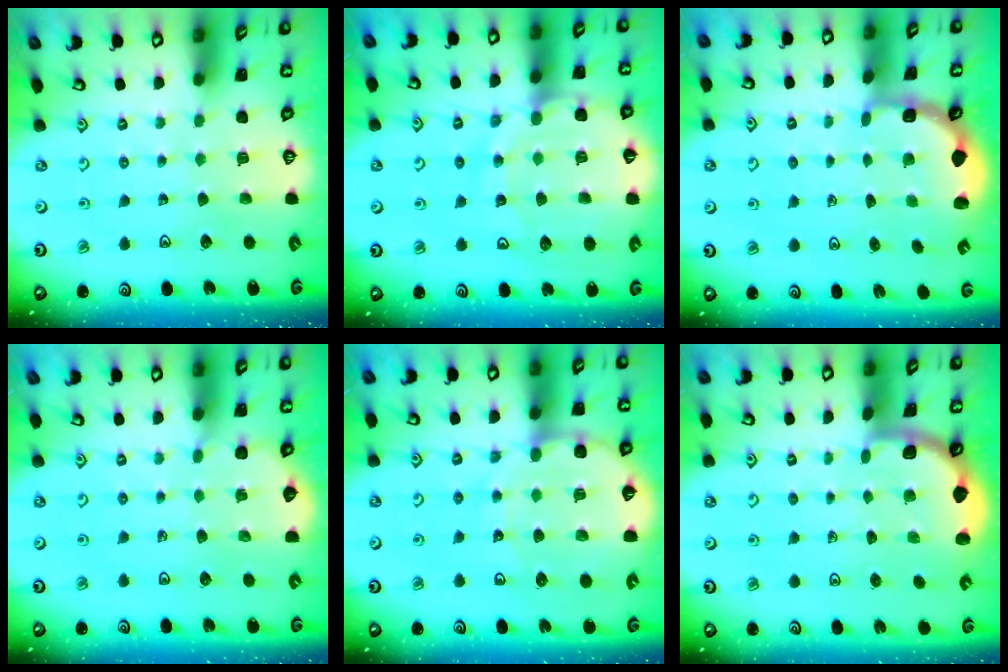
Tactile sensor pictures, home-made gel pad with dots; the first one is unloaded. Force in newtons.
{"total": 13.7, "press": 13.6, "slide": 1.6}
{"total": 2.5, "press": 1.9, "slide": 1.6}
{"total": 2.3, "press": 2.3, "slide": 0.1}
{"total": 12.7, "press": 12.3, "slide": 3.3}
{"total": 1.9, "press": 1.9, "slide": 0.0}